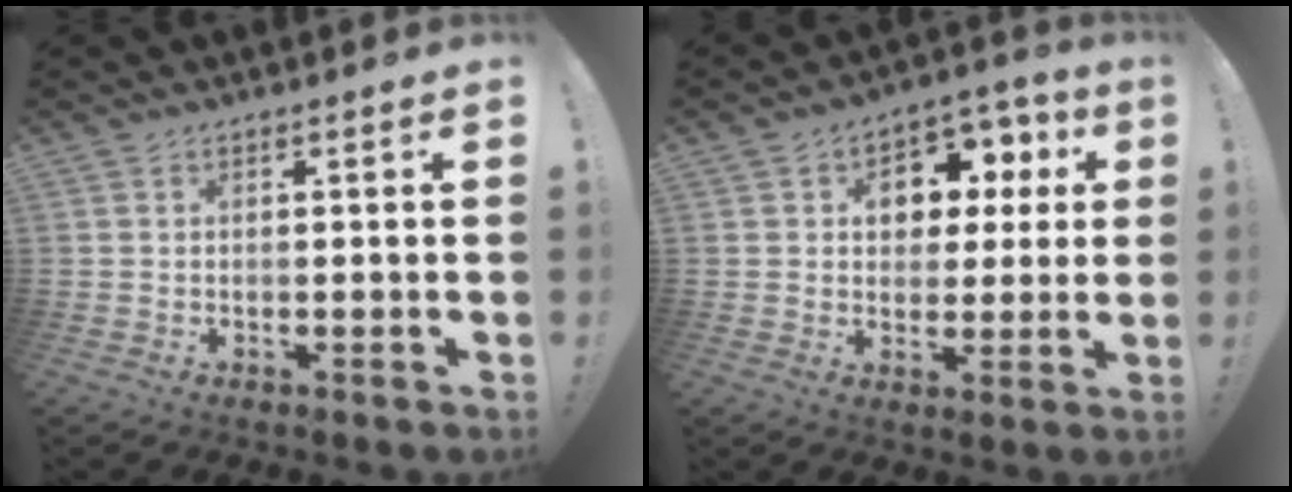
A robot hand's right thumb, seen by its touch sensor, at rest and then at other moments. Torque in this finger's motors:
{"motor_torque": [1.32, 1.91, 0.29, -0.16, 0.00]}